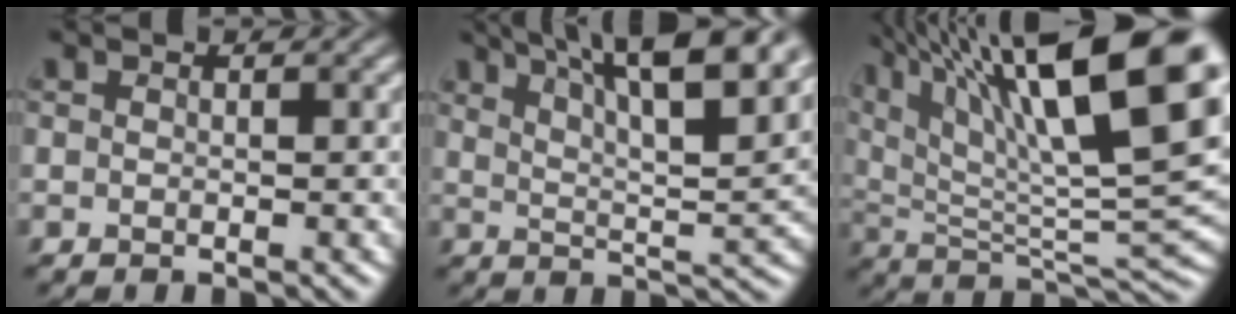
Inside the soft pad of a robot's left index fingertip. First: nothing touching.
{"total": 13.4, "force": [8.5, 4.1, 9.5], "torque": [-0.120, 0.029, 0.101]}
{"total": 18.1, "force": [9.3, 5.5, 14.5], "torque": [-0.248, 0.024, 0.165]}